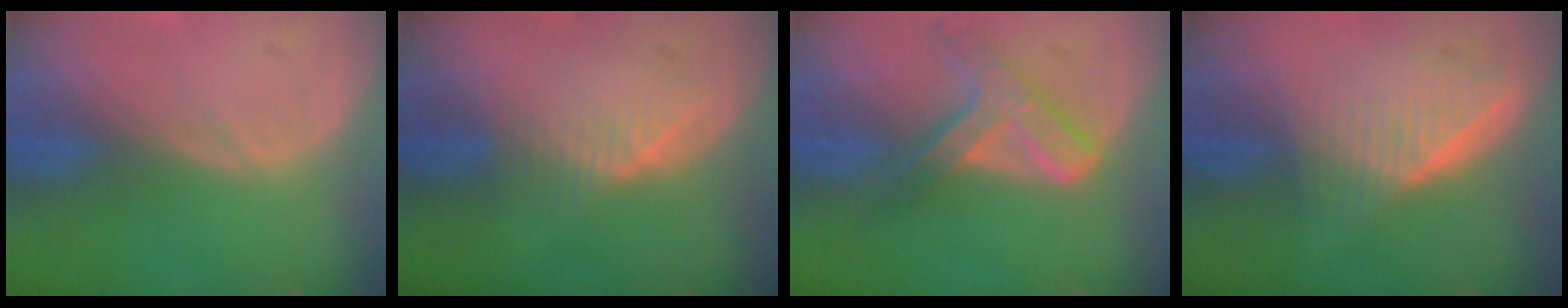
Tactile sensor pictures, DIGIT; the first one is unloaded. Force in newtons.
{"total": 4.3, "press": 4.3, "slide": 0.4}
{"total": 7.4, "press": 6.2, "slide": 4.0}
{"total": 6.7, "press": 6.0, "slide": 3.0}